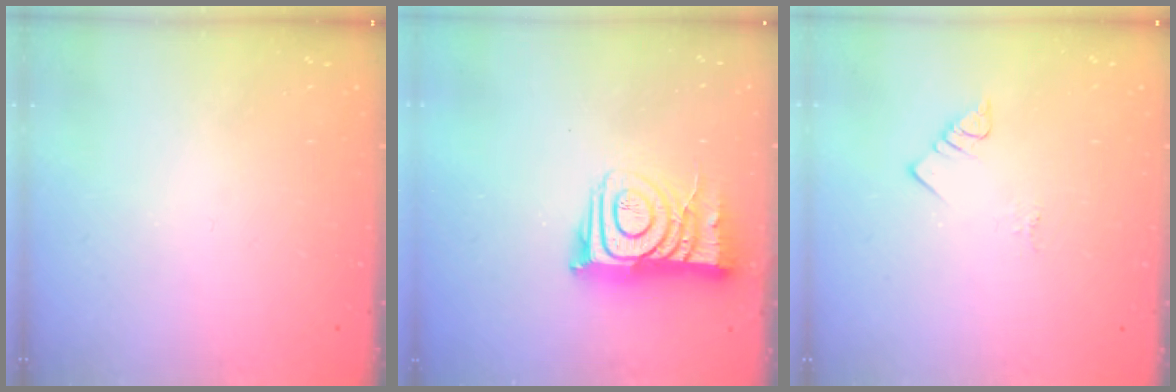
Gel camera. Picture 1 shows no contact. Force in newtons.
{"total": 10.9, "press": 10.9, "slide": 1.1}
{"total": 2.8, "press": 2.8, "slide": 0.4}